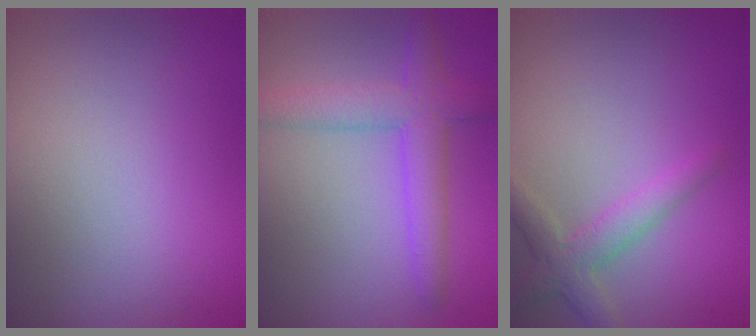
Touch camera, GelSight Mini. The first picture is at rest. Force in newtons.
{"total": 4.5, "press": 4.5, "slide": 0.2}
{"total": 2.8, "press": 2.8, "slide": 0.1}